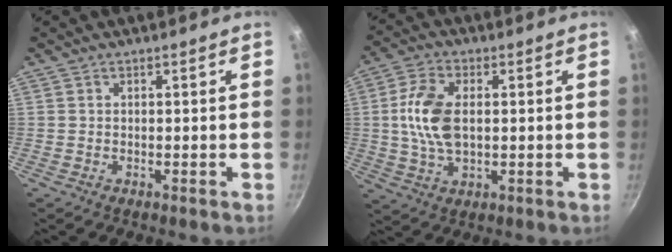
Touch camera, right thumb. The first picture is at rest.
{"total": 10.7, "force": [0.8, 6.0, 8.8], "torque": [-0.184, 0.004, 0.018]}